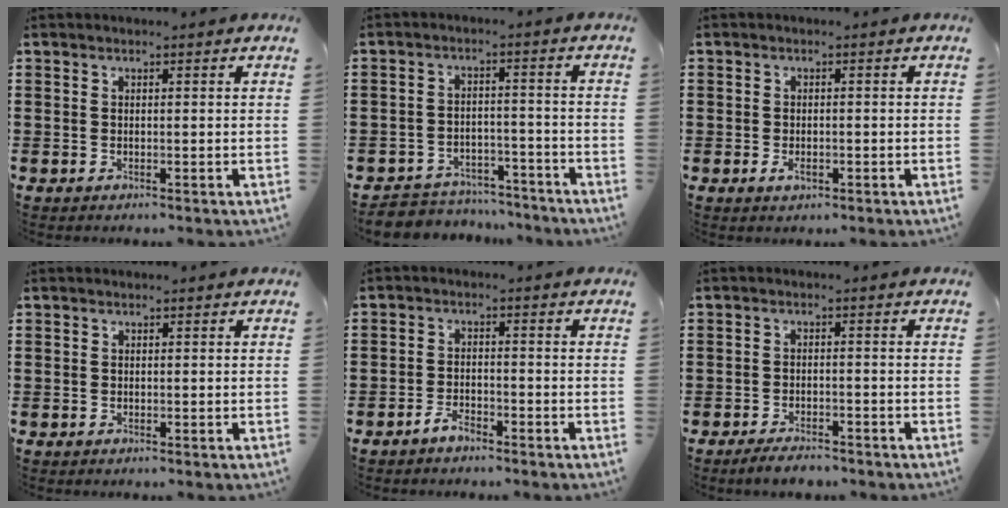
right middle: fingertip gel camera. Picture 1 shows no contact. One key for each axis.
{"total": 4.9, "fx": -4.8, "fy": 1.1, "fz": 0.0, "tx": -0.011, "ty": 0.007, "tz": -0.101}
{"total": 1.6, "fx": -0.8, "fy": 1.1, "fz": 0.8, "tx": -0.018, "ty": 0.001, "tz": -0.016}
{"total": 0.6, "fx": -0.4, "fy": 0.5, "fz": 0.0, "tx": 0.000, "ty": 0.004, "tz": -0.008}
{"total": 3.0, "fx": -2.7, "fy": 1.1, "fz": 0.8, "tx": -0.018, "ty": 0.006, "tz": -0.054}
{"total": 3.1, "fx": -3.0, "fy": 0.6, "fz": 0.7, "tx": -0.014, "ty": 0.004, "tz": -0.060}